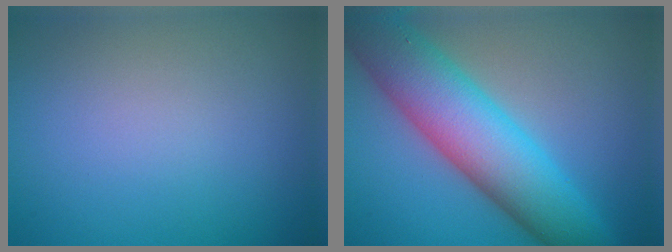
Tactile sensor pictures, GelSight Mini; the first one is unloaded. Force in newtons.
{"total": 10.5, "press": 10.5, "slide": 0.0}